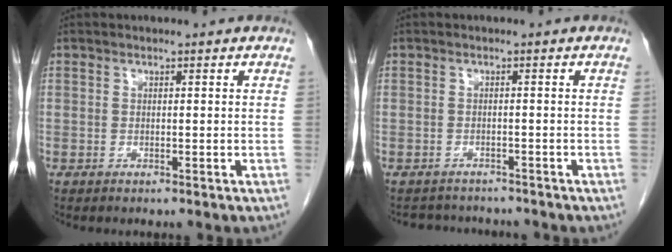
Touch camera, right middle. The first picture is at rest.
{"total": 4.4, "force": [-4.2, 1.1, 0.3], "torque": [-0.003, 0.000, -0.059]}